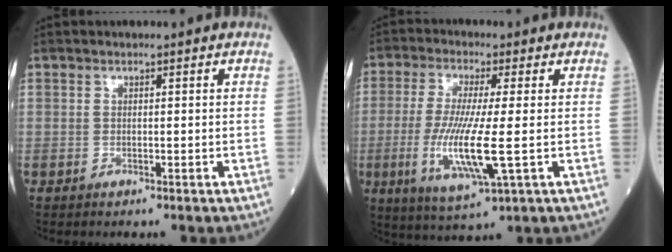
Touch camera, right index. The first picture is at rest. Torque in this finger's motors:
{"motor_torque": [0.43, -0.11, 0.36, 0.21]}